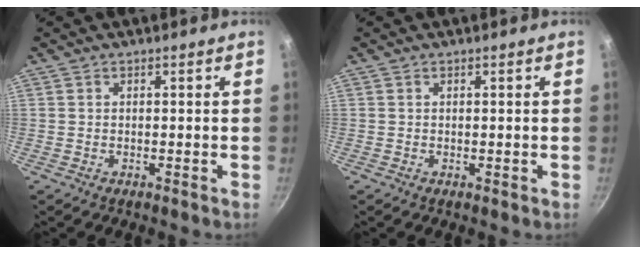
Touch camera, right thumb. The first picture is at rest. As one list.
[{"total": 0.0}]